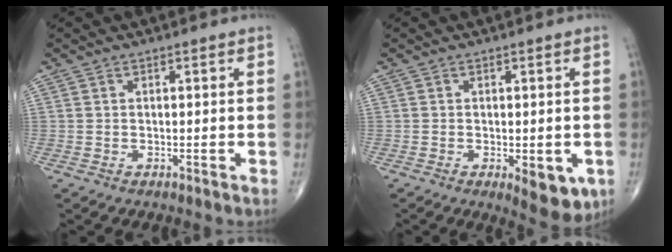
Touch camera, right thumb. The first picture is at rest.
{"total": 7.4, "force": [-2.5, 3.2, 6.2], "torque": [-0.060, -0.005, -0.023]}